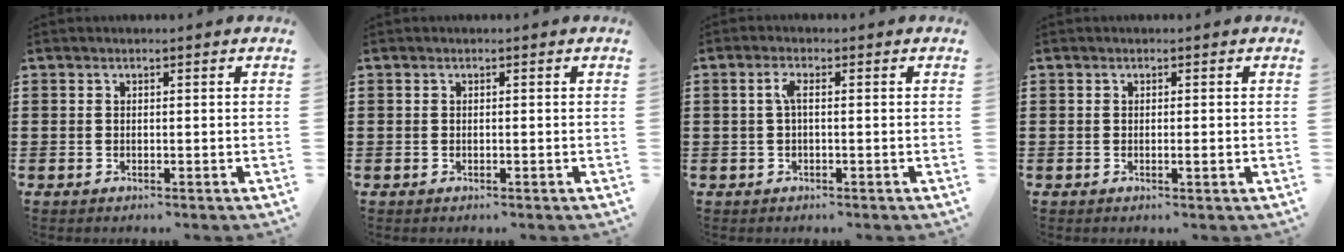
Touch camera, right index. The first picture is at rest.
{"total": 0.0}
{"total": 2.2, "force": [-0.1, 0.5, 2.1], "torque": [-0.041, 0.003, -0.003]}
{"total": 1.2, "force": [-0.3, -0.1, 1.1], "torque": [-0.018, -0.007, -0.004]}